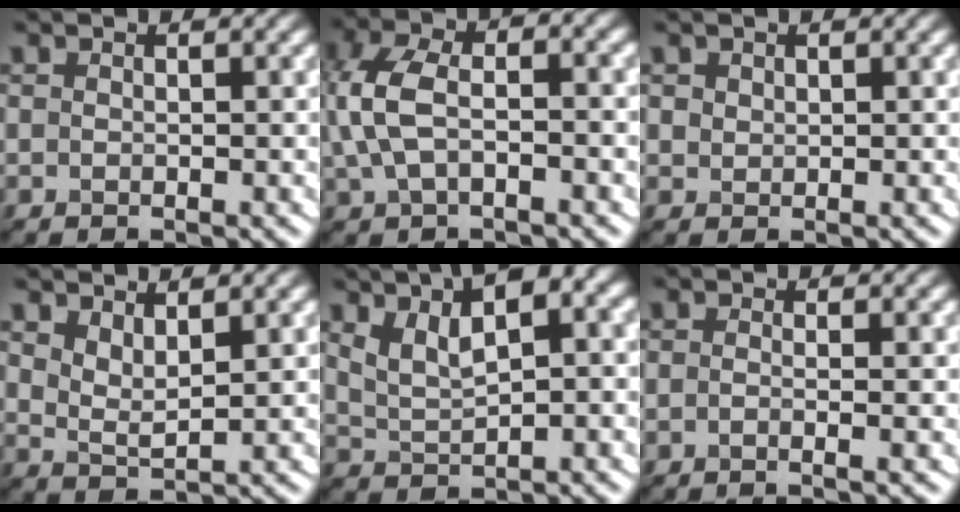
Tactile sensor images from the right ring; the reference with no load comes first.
{"total": 6.7, "force": [0.3, 3.7, 5.5], "torque": [-0.134, 0.012, -0.001]}
{"total": 0.9, "force": [0.6, 0.6, 0.1], "torque": [-0.002, -0.002, 0.013]}
{"total": 2.5, "force": [1.8, 0.8, 1.5], "torque": [-0.032, -0.007, 0.037]}
{"total": 7.9, "force": [3.6, 3.4, 6.1], "torque": [-0.101, 0.026, 0.060]}
{"total": 1.9, "force": [-0.1, 0.9, 1.7], "torque": [-0.009, -0.008, -0.023]}